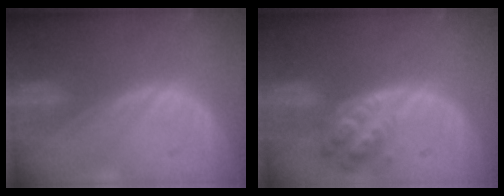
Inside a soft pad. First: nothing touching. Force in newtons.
{"total": 6.0, "press": 5.5, "slide": 2.4}